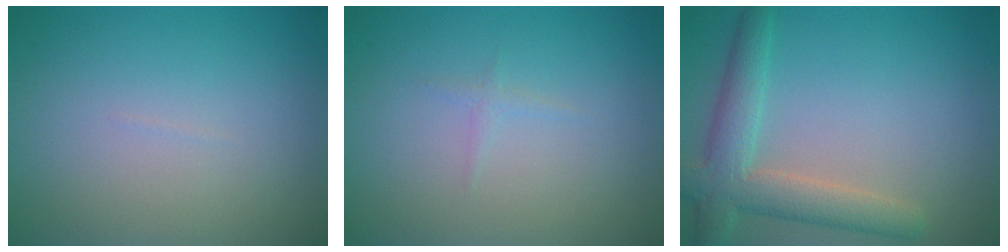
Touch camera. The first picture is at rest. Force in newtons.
{"total": 1.0, "press": 0.9, "slide": 0.2}
{"total": 4.9, "press": 4.9, "slide": 0.3}